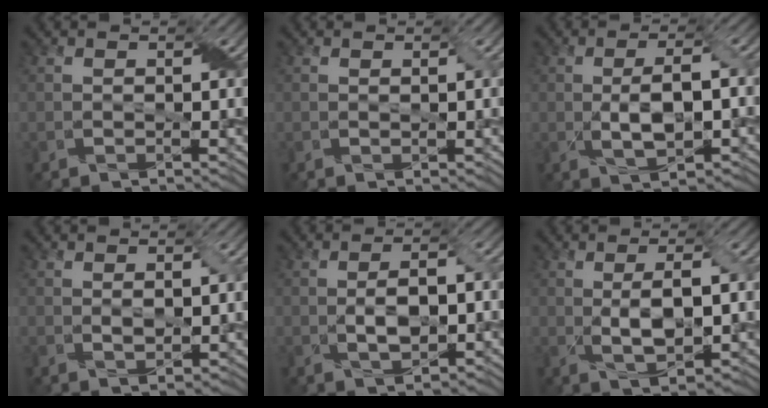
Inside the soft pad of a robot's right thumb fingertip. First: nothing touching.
{"total": 0.7, "force": [0.2, 0.0, 0.6], "torque": [-0.011, 0.002, 0.004]}
{"total": 5.7, "force": [-0.8, 2.2, 5.1], "torque": [-0.099, 0.001, -0.011]}
{"total": 2.0, "force": [0.4, 1.0, 1.7], "torque": [-0.036, -0.004, 0.011]}
{"total": 4.4, "force": [-0.7, 2.0, 3.8], "torque": [-0.074, 0.000, -0.011]}
{"total": 5.1, "force": [0.0, 1.9, 4.7], "torque": [-0.091, -0.003, 0.004]}